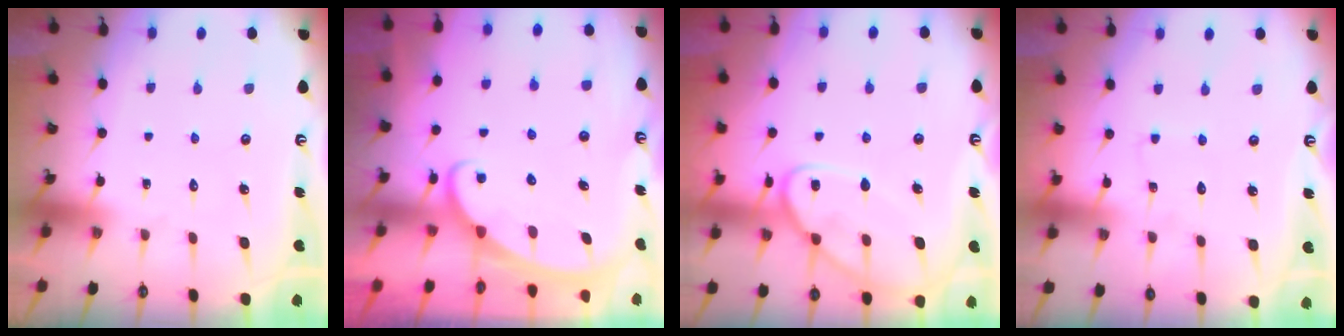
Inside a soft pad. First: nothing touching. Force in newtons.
{"total": 2.3, "press": 2.3, "slide": 0.3}
{"total": 11.6, "press": 11.6, "slide": 0.9}
{"total": 3.2, "press": 3.1, "slide": 0.3}